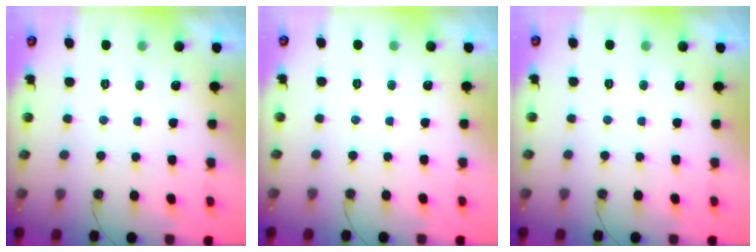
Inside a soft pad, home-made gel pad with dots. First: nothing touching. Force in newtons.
{"total": 0.0}
{"total": 0.0}